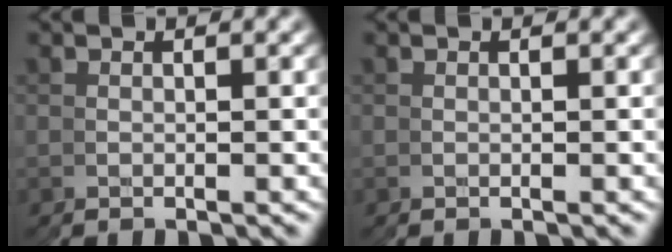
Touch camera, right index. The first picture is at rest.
{"total": 0.0}